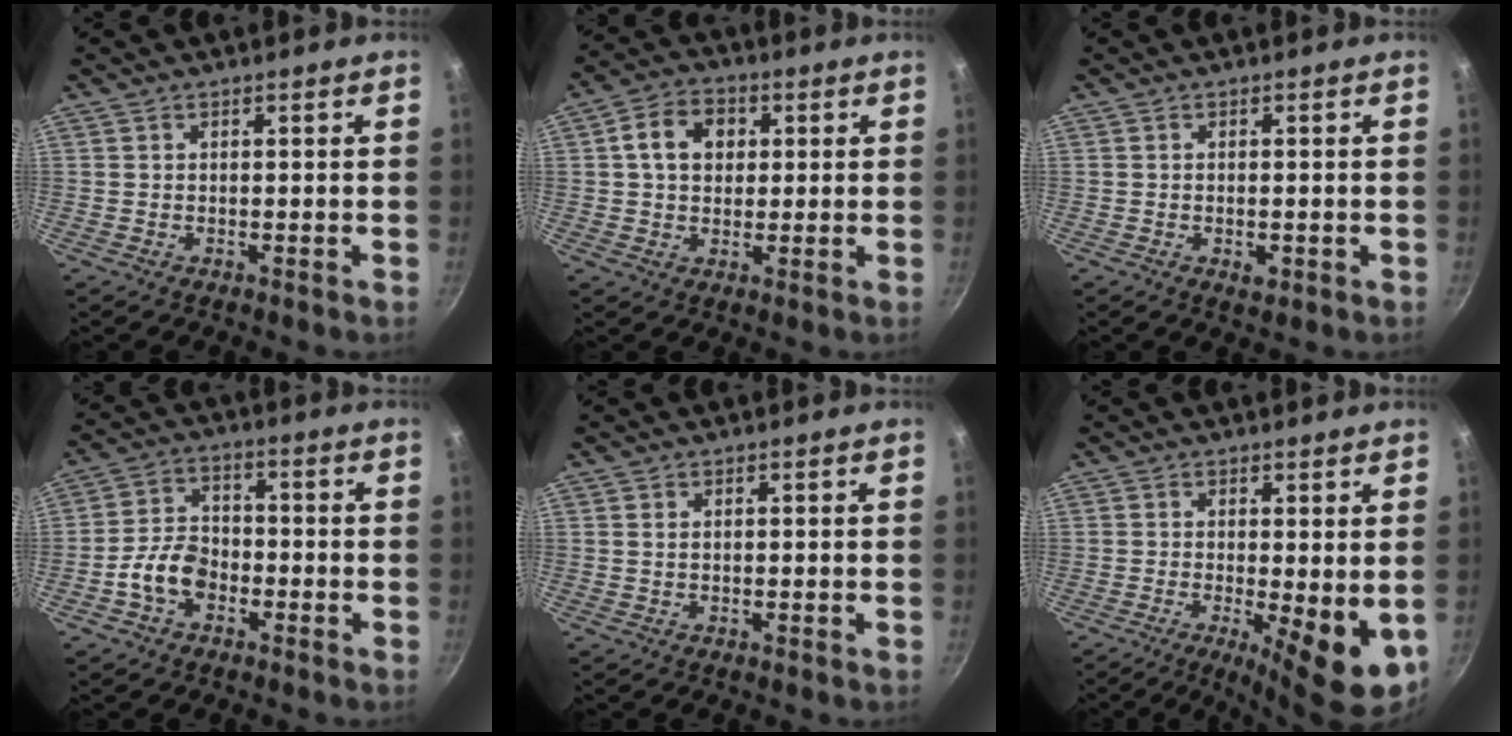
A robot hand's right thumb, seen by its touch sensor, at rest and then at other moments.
{"total": 8.3, "force": [1.8, 6.4, 4.8], "torque": [-0.061, 0.008, 0.021]}
{"total": 2.2, "force": [-0.6, 1.2, 1.7], "torque": [-0.027, -0.003, -0.008]}
{"total": 7.6, "force": [-3.0, 5.2, 4.6], "torque": [-0.063, 0.033, -0.063]}
{"total": 0.7, "force": [0.3, 0.5, 0.4], "torque": [-0.006, 0.000, 0.004]}
{"total": 9.7, "force": [-1.7, 2.9, 9.2], "torque": [-0.121, -0.009, -0.013]}